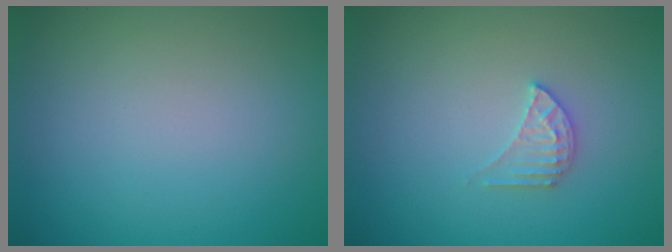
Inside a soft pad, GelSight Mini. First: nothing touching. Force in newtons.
{"total": 1.7, "press": 1.7, "slide": 0.1}